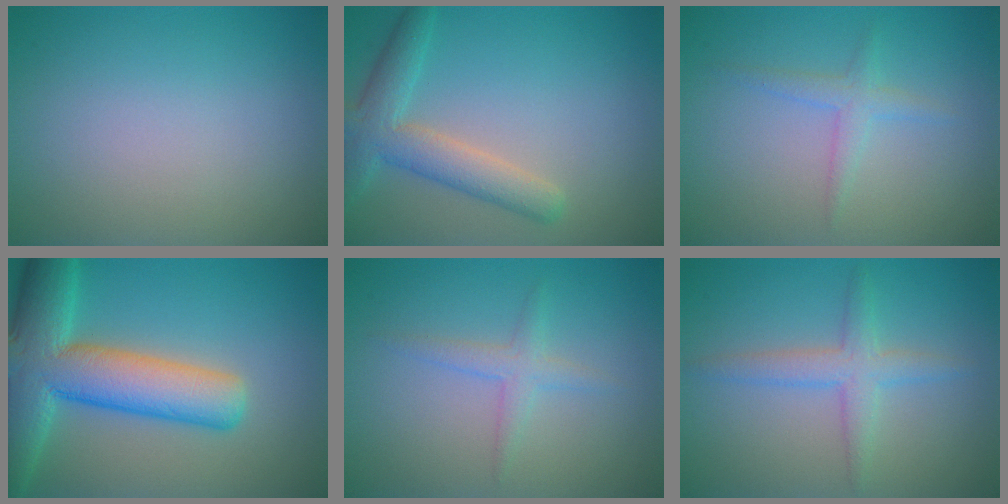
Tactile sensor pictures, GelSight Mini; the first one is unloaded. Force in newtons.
{"total": 4.5, "press": 4.5, "slide": 0.3}
{"total": 1.7, "press": 1.7, "slide": 0.0}
{"total": 10.6, "press": 10.6, "slide": 0.7}
{"total": 1.8, "press": 1.8, "slide": 0.1}
{"total": 2.7, "press": 2.7, "slide": 0.0}